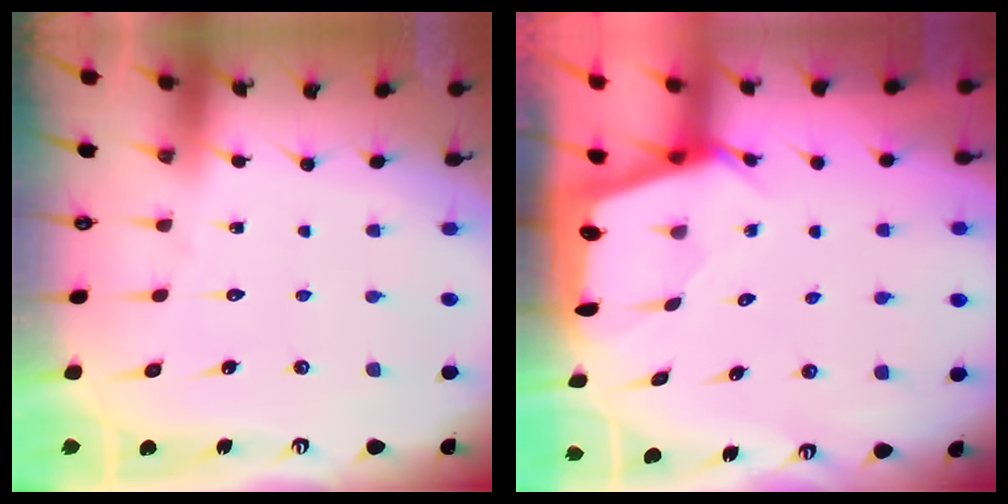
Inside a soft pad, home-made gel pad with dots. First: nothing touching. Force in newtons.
{"total": 2.4, "press": 2.4, "slide": 0.3}